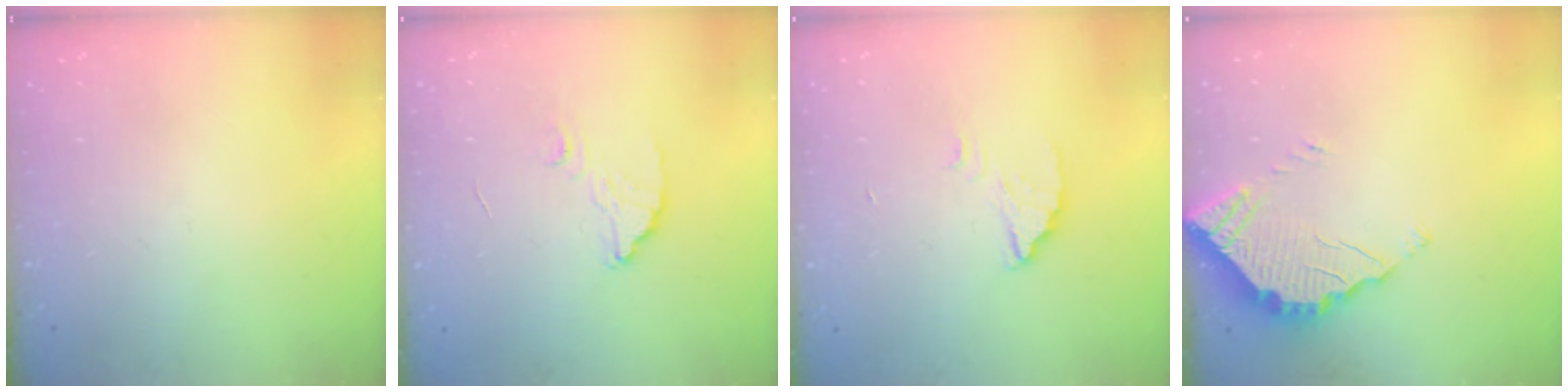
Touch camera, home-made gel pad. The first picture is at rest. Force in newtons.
{"total": 3.8, "press": 3.8, "slide": 0.2}
{"total": 2.4, "press": 2.4, "slide": 0.1}
{"total": 3.6, "press": 3.6, "slide": 0.2}